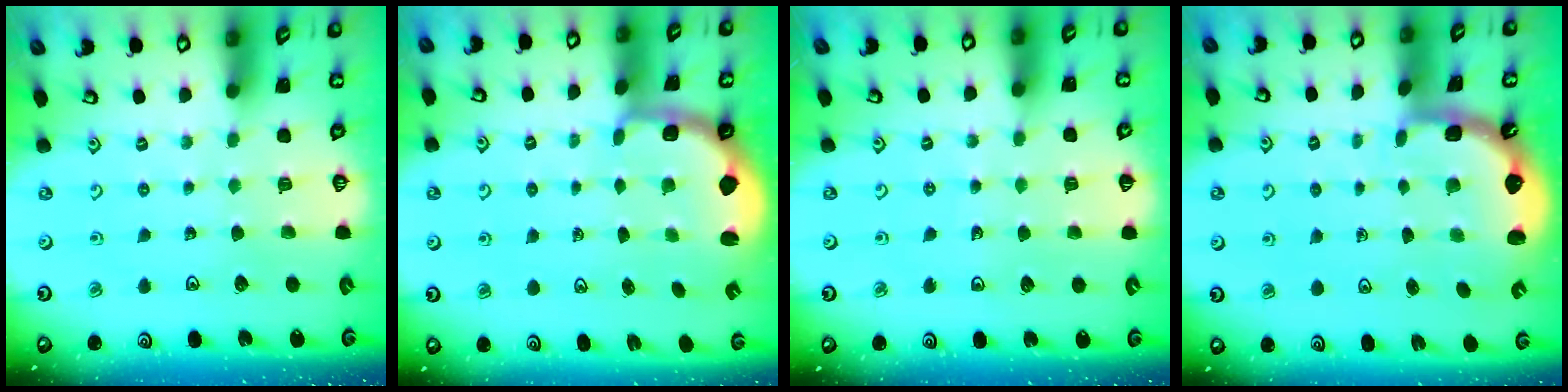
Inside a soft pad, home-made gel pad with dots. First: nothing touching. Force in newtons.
{"total": 2.4, "press": 1.2, "slide": 2.1}
{"total": 3.8, "press": 3.6, "slide": 1.3}
{"total": 2.5, "press": 1.7, "slide": 1.8}